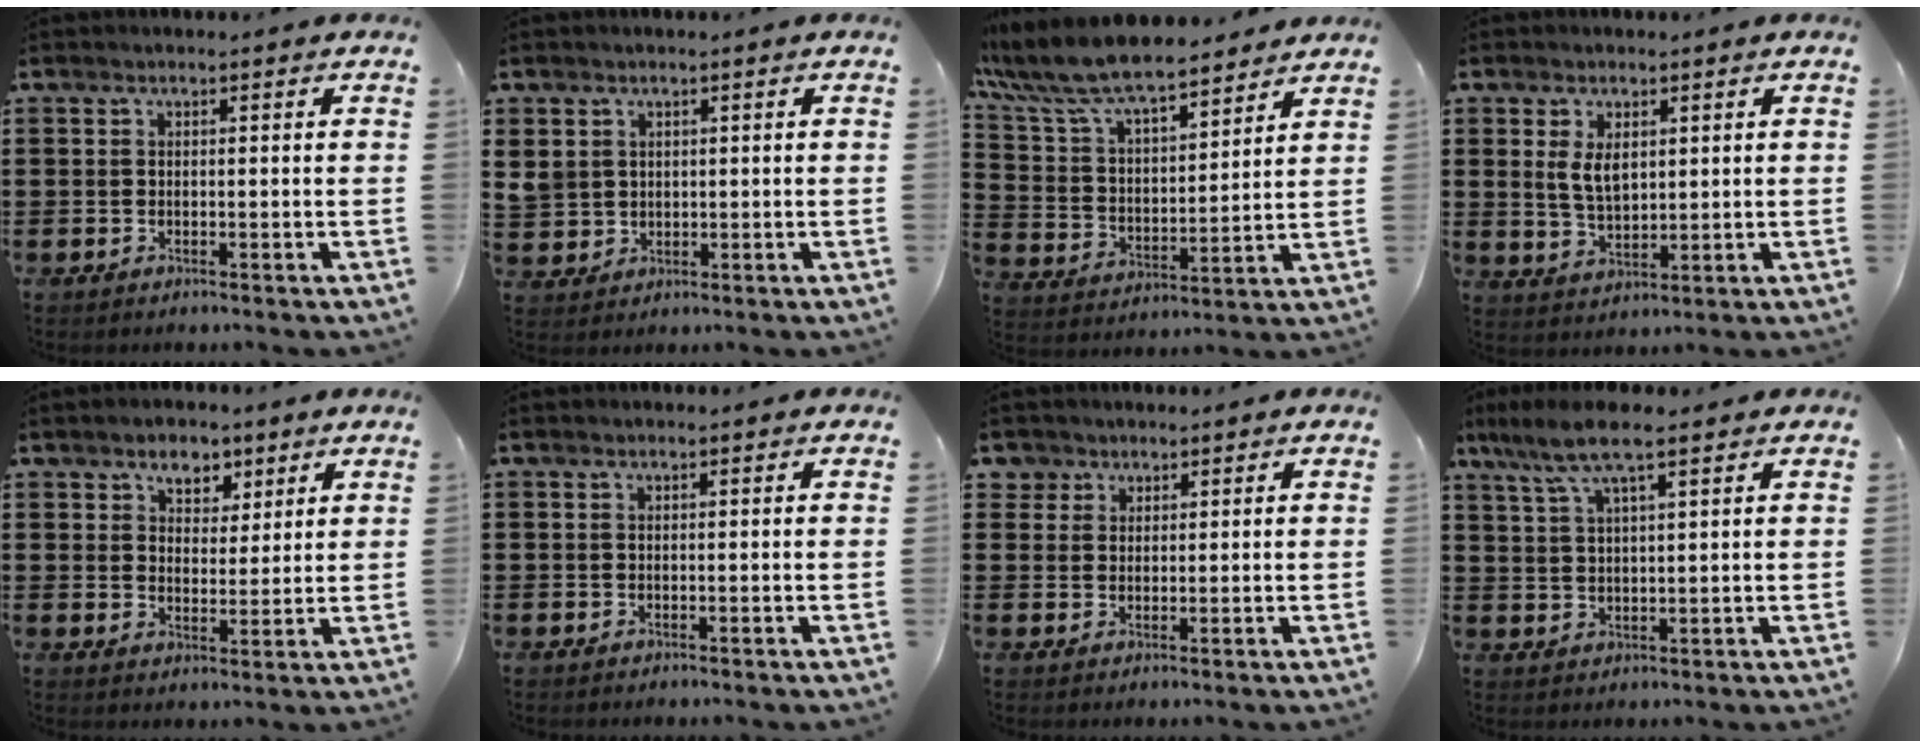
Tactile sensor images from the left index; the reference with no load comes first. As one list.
[{"total": 3.1, "force": [1.1, 2.8, 0.7], "torque": [-0.036, 0.007, 0.018]}, {"total": 9.4, "force": [8.4, 2.1, 3.7], "torque": [-0.109, -0.041, 0.148]}, {"total": 4.2, "force": [1.6, 2.3, 3.2], "torque": [-0.068, 0.006, 0.030]}, {"total": 4.3, "force": [2.8, 3.0, 1.2], "torque": [-0.024, 0.009, 0.047]}, {"total": 0.0}, {"total": 2.8, "force": [1.7, 2.3, 0.2], "torque": [-0.008, 0.006, 0.030]}, {"total": 6.6, "force": [4.5, 1.0, 4.7], "torque": [-0.104, -0.005, 0.080]}]